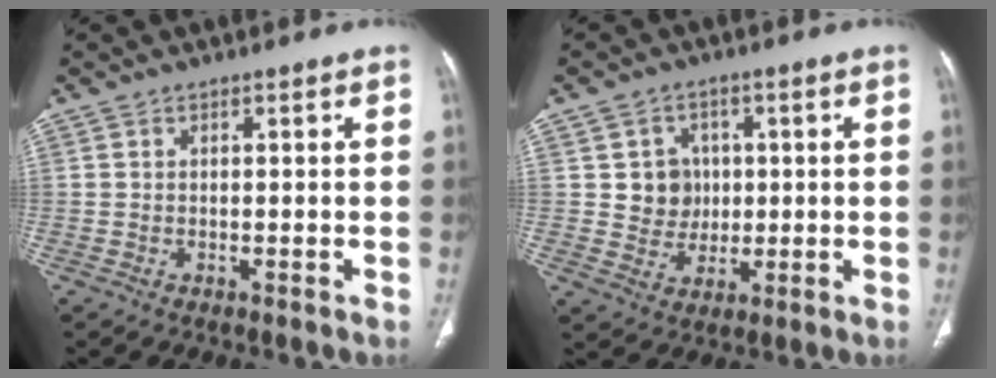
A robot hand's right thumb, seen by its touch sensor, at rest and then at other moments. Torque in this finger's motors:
{"motor_torque": [0.83, 0.77, 0.57, 0.05, -0.01]}